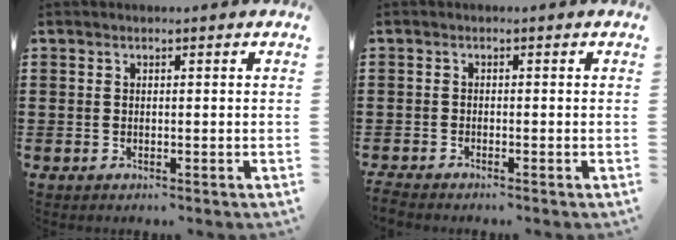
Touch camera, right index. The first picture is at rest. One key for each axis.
{"total": 1.3, "fx": -1.3, "fy": -0.1, "fz": -0.1, "tx": 0.000, "ty": 0.001, "tz": -0.028}